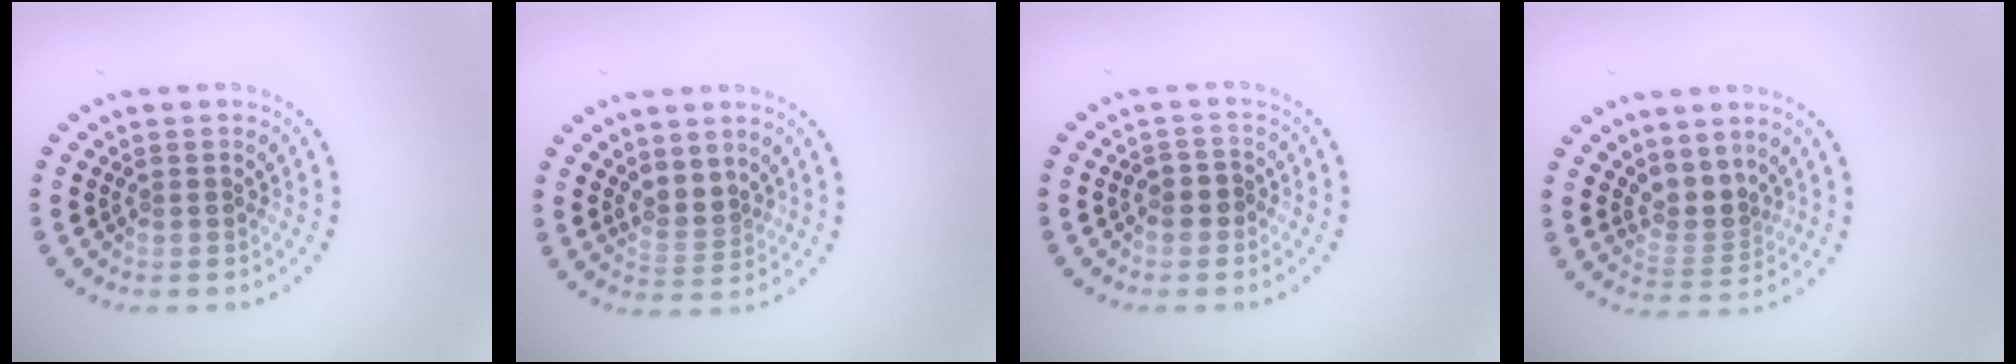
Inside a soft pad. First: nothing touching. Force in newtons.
{"total": 1.7, "press": 1.4, "slide": 1.0}
{"total": 1.7, "press": 1.4, "slide": 0.9}
{"total": 2.5, "press": 1.7, "slide": 1.9}